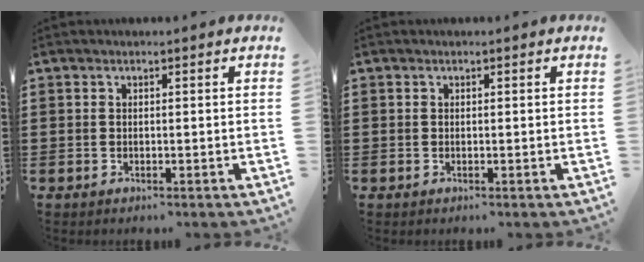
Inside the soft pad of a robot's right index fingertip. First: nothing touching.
{"total": 0.0}